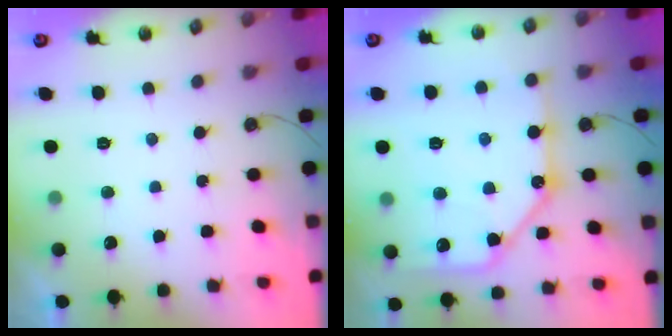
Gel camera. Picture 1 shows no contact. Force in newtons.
{"total": 15.8, "press": 15.7, "slide": 1.8}